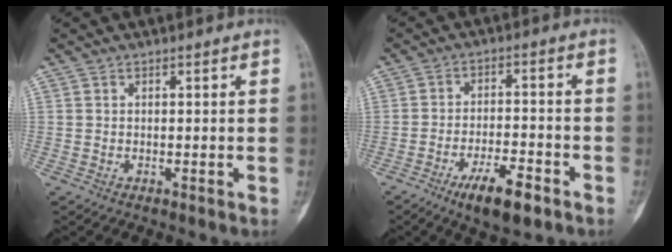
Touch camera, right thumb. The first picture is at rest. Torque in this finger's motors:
{"motor_torque": [0.82, 0.24, 0.37, -0.46, 0.16]}